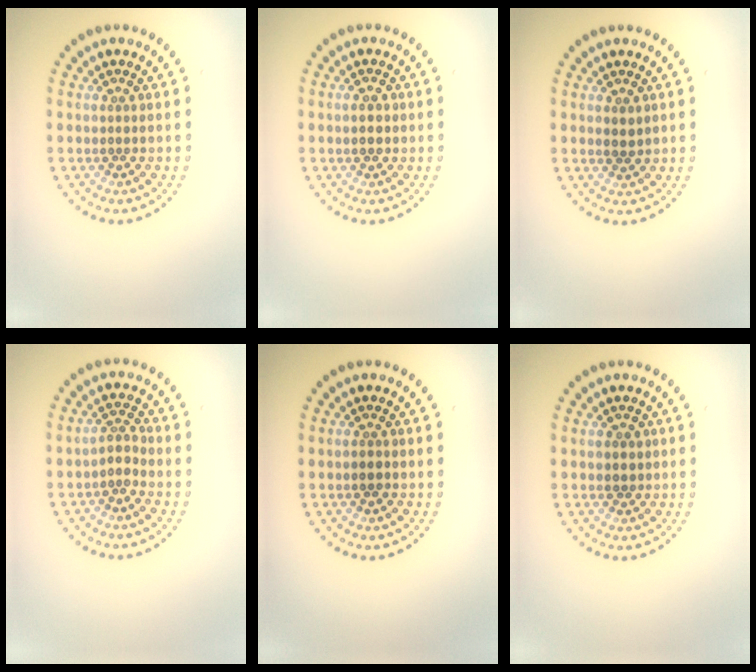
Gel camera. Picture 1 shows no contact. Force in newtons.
{"total": 2.1, "press": 2.1, "slide": 0.2}
{"total": 1.1, "press": 1.1, "slide": 0.3}
{"total": 1.7, "press": 1.3, "slide": 1.1}
{"total": 0.9, "press": 0.8, "slide": 0.3}
{"total": 1.3, "press": 1.1, "slide": 0.5}